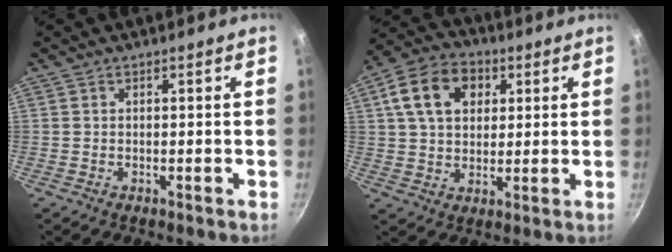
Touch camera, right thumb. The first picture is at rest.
{"total": 13.5, "force": [4.4, 9.7, 8.3], "torque": [-0.131, 0.008, 0.061]}